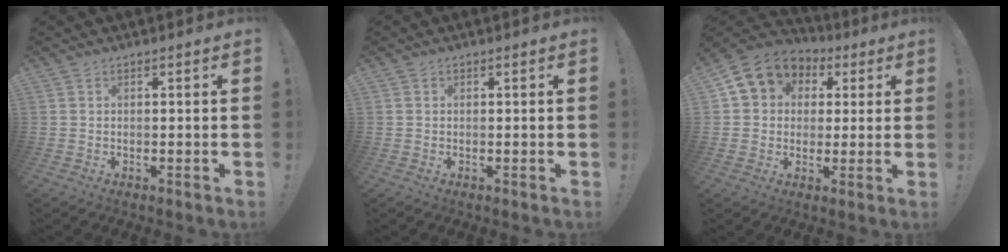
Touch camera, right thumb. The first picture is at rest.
{"total": 0.0}
{"total": 9.6, "force": [3.4, 8.3, 3.4], "torque": [-0.046, -0.016, 0.070]}